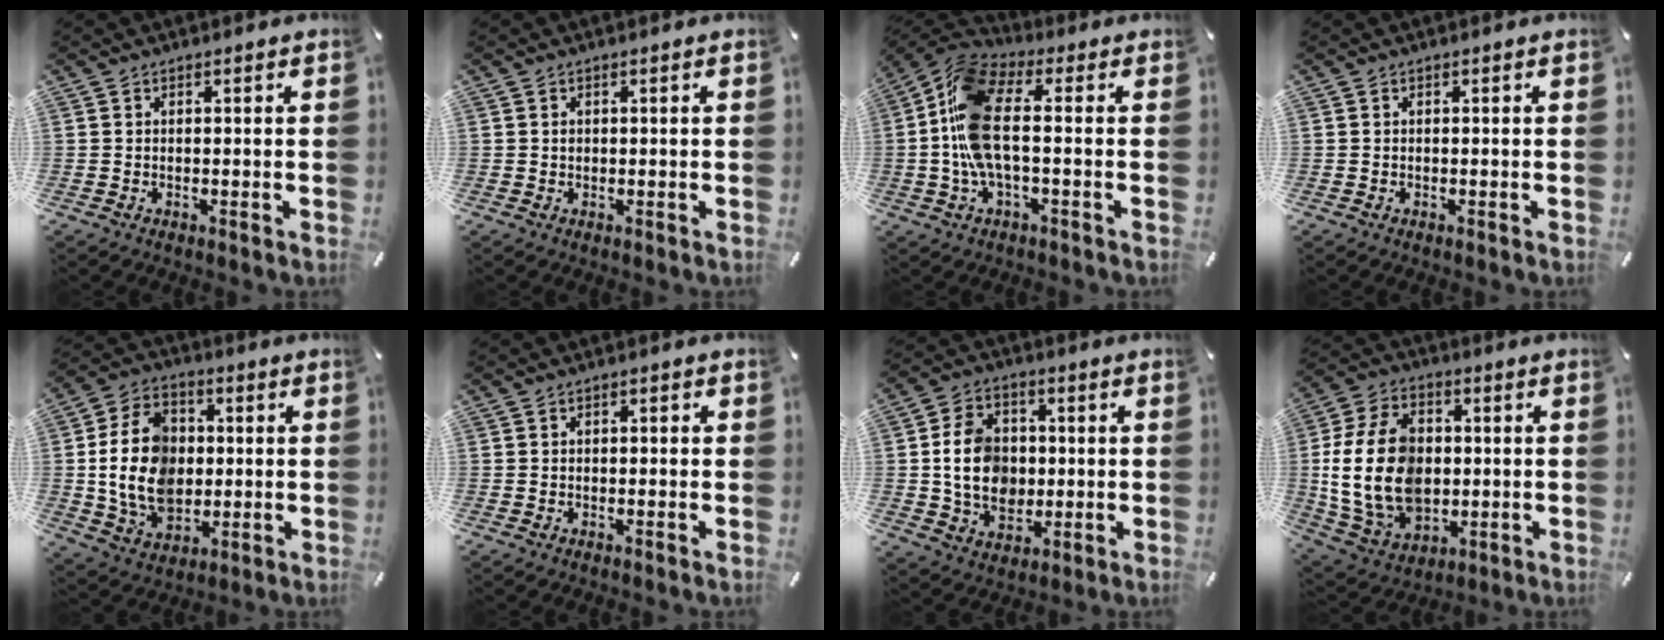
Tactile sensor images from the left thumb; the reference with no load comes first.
{"total": 0.6, "force": [0.0, 0.6, 0.3], "torque": [-0.006, 0.001, -0.001]}
{"total": 14.3, "force": [-0.9, 6.9, 12.5], "torque": [-0.273, -0.005, -0.018]}
{"total": 0.0}
{"total": 16.7, "force": [-0.2, 12.9, 10.7], "torque": [-0.220, 0.014, -0.001]}
{"total": 1.1, "force": [-0.4, 0.7, 0.7], "torque": [-0.015, 0.003, -0.009]}
{"total": 11.8, "force": [0.0, 9.6, 6.9], "torque": [-0.138, 0.014, 0.002]}
{"total": 19.6, "force": [-0.4, 14.5, 13.2], "torque": [-0.288, 0.004, -0.007]}